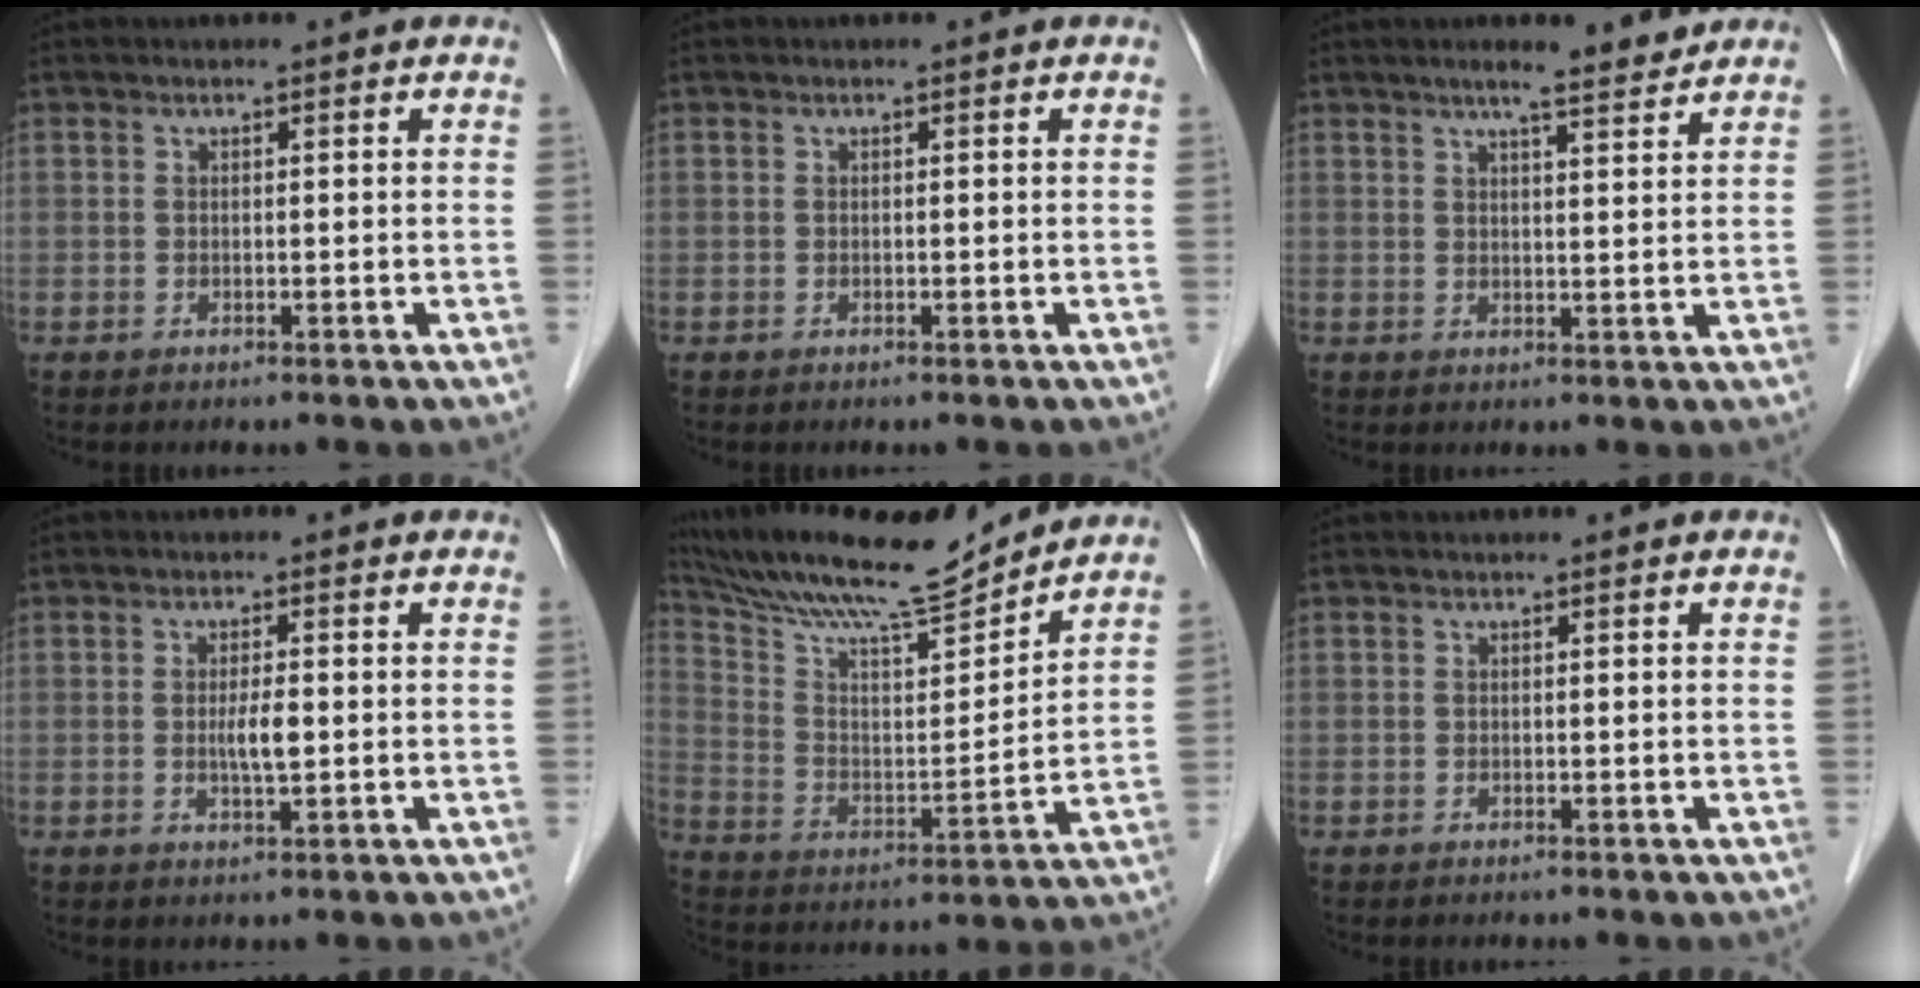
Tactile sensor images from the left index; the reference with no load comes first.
{"total": 0.0}
{"total": 5.6, "force": [4.7, 0.3, 2.9], "torque": [-0.047, 0.008, 0.069]}
{"total": 3.0, "force": [-0.2, 0.4, 2.9], "torque": [-0.056, -0.003, -0.002]}
{"total": 17.7, "force": [16.1, 1.2, 7.3], "torque": [-0.140, 0.002, 0.275]}
{"total": 0.0}